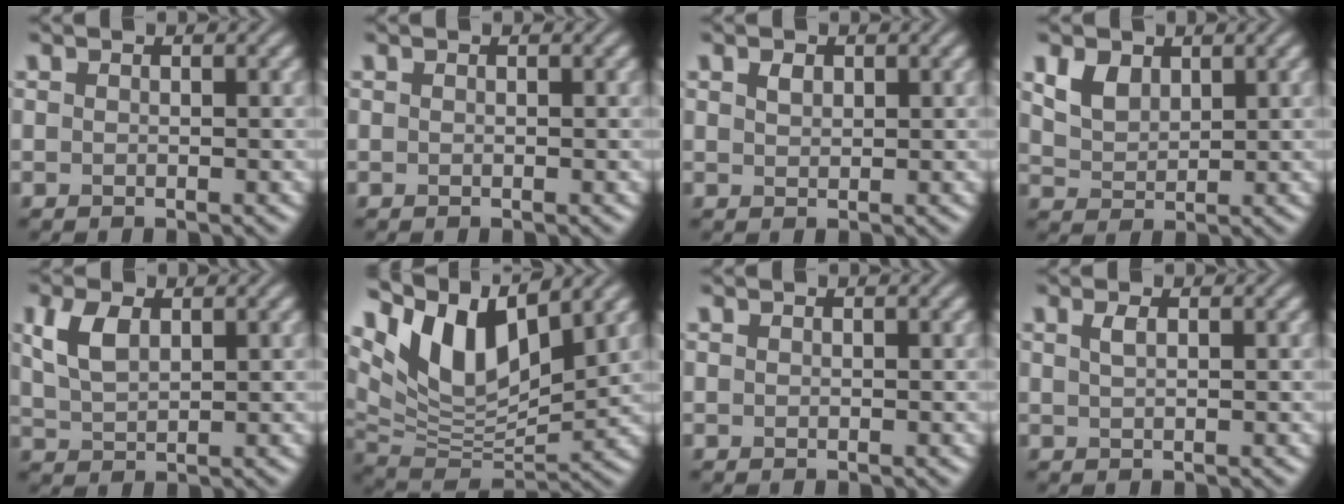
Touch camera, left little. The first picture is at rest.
{"total": 0.0}
{"total": 1.1, "force": [0.7, 0.6, 0.5], "torque": [-0.012, 0.001, 0.014]}
{"total": 2.8, "force": [1.6, 1.8, 1.4], "torque": [-0.036, -0.001, 0.036]}
{"total": 3.7, "force": [1.5, 2.0, 2.6], "torque": [-0.065, 0.006, 0.034]}
{"total": 10.2, "force": [5.8, 4.1, 7.4], "torque": [-0.144, -0.002, 0.113]}
{"total": 0.0}
{"total": 1.1, "force": [0.5, 0.4, 0.9], "torque": [-0.019, 0.003, 0.011]}